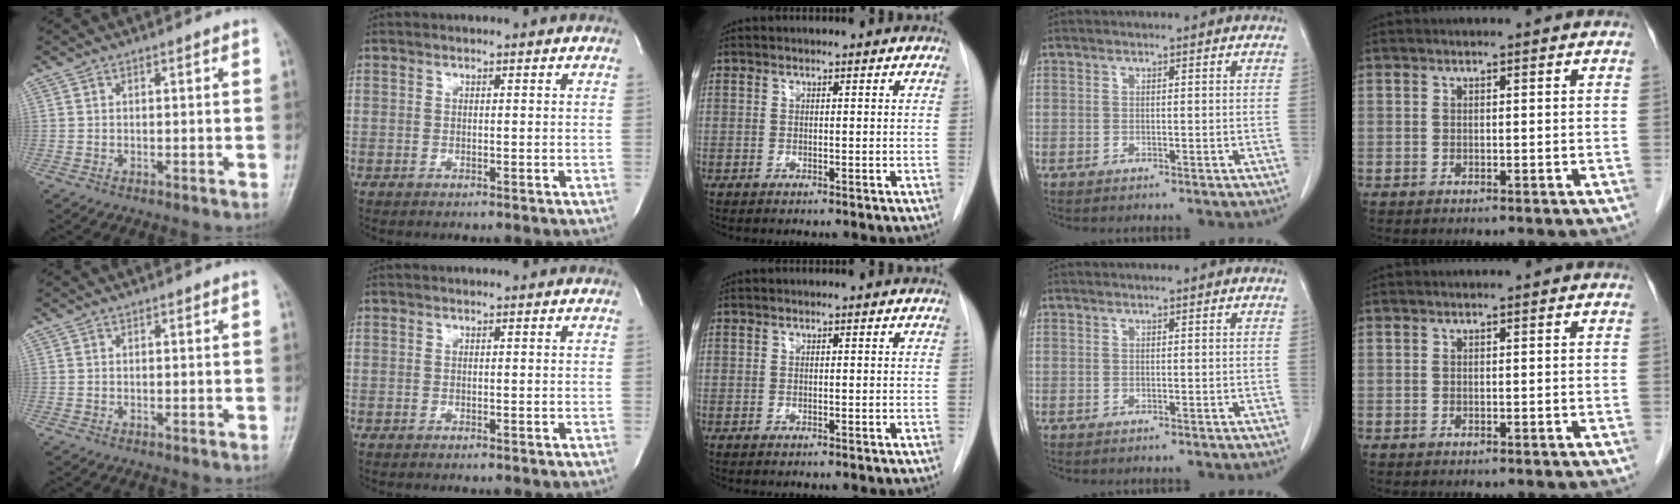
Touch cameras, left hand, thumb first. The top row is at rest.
{}